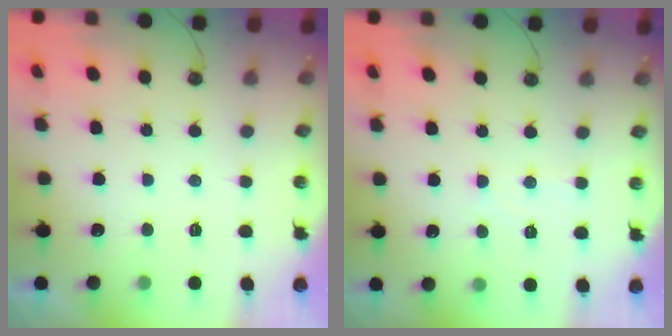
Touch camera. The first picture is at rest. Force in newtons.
{"total": 4.9, "press": 4.9, "slide": 0.6}